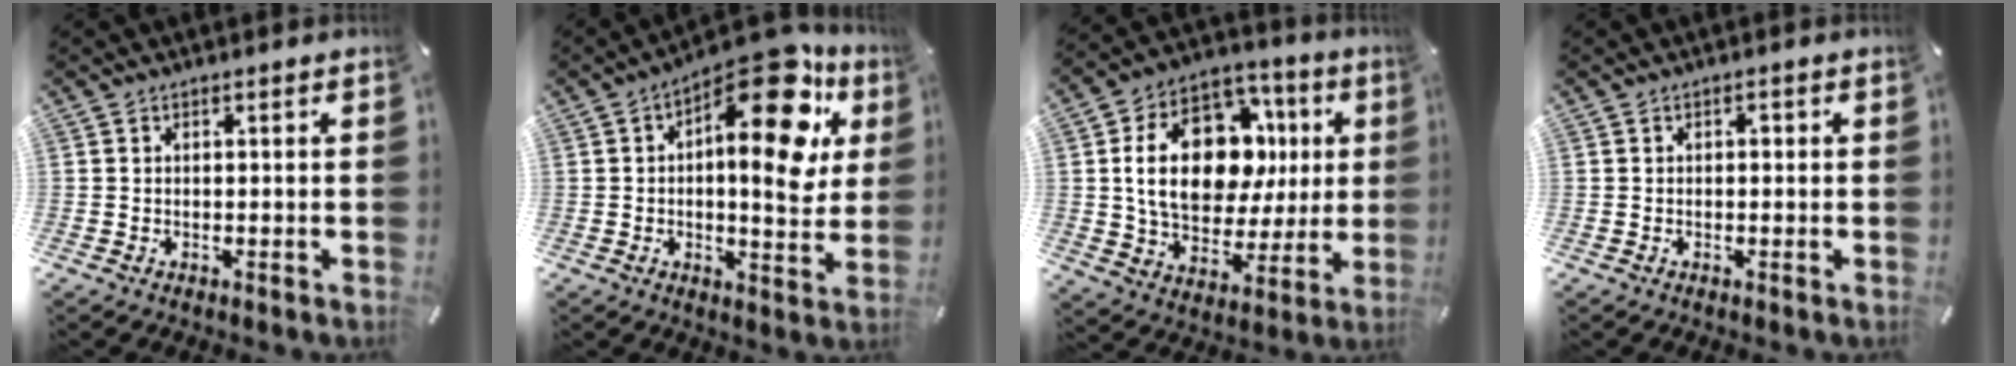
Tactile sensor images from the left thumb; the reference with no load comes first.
{"total": 19.2, "force": [9.1, 8.3, 14.8], "torque": [-0.190, -0.074, 0.144]}
{"total": 20.8, "force": [3.9, 14.6, 14.4], "torque": [-0.256, -0.002, 0.072]}
{"total": 0.9, "force": [0.0, 0.7, 0.6], "torque": [-0.013, 0.004, -0.002]}